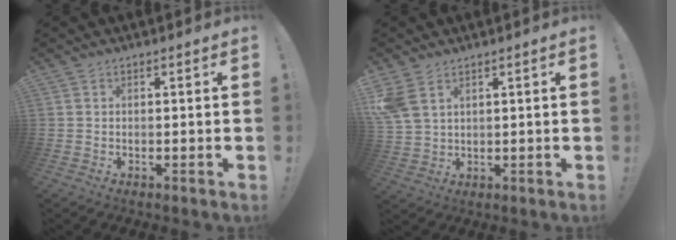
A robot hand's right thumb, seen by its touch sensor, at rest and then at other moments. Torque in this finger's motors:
{"motor_torque": [0.23, 0.32, 0.41, 0.72, 0.28]}